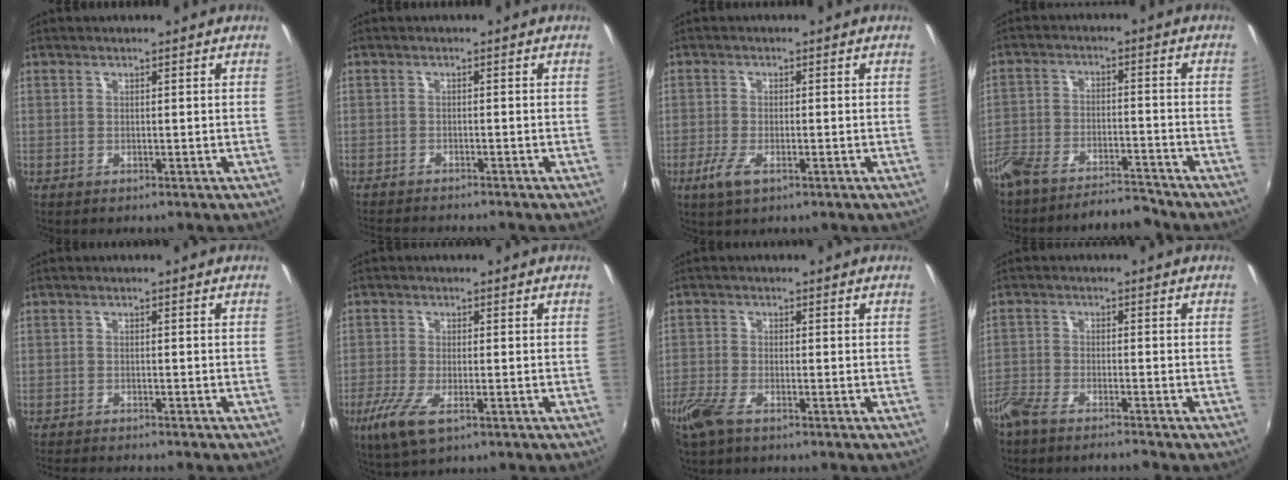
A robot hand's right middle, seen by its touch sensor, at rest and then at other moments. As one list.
[{"total": 6.1, "force": [-5.7, 0.2, 2.3], "torque": [-0.053, -0.016, -0.092]}, {"total": 4.5, "force": [-2.4, 1.5, 3.5], "torque": [-0.081, -0.010, -0.046]}, {"total": 10.2, "force": [-9.3, 2.5, 3.3], "torque": [-0.088, 0.004, -0.155]}, {"total": 5.8, "force": [-5.4, 0.0, 2.3], "torque": [-0.053, -0.016, -0.087]}, {"total": 8.0, "force": [-4.1, 2.7, 6.3], "torque": [-0.145, -0.027, -0.075]}, {"total": 5.6, "force": [-4.0, 1.7, 3.6], "torque": [-0.094, -0.013, -0.081]}, {"total": 5.4, "force": [-4.8, 0.6, 2.4], "torque": [-0.067, -0.013, -0.096]}]